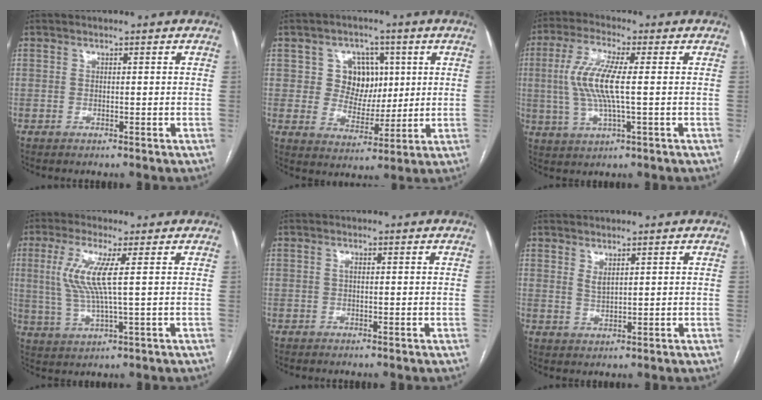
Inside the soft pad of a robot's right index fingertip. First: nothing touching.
{"total": 7.4, "force": [2.1, 6.4, 3.1], "torque": [-0.046, 0.017, 0.045]}
{"total": 9.4, "force": [0.6, 1.4, 9.3], "torque": [-0.205, 0.006, 0.010]}
{"total": 7.9, "force": [1.8, 0.2, 7.7], "torque": [-0.179, 0.001, 0.037]}
{"total": 0.6, "force": [0.1, 0.2, 0.6], "torque": [-0.012, 0.001, -0.001]}
{"total": 1.8, "force": [1.2, 0.4, 1.2], "torque": [-0.027, -0.006, 0.029]}